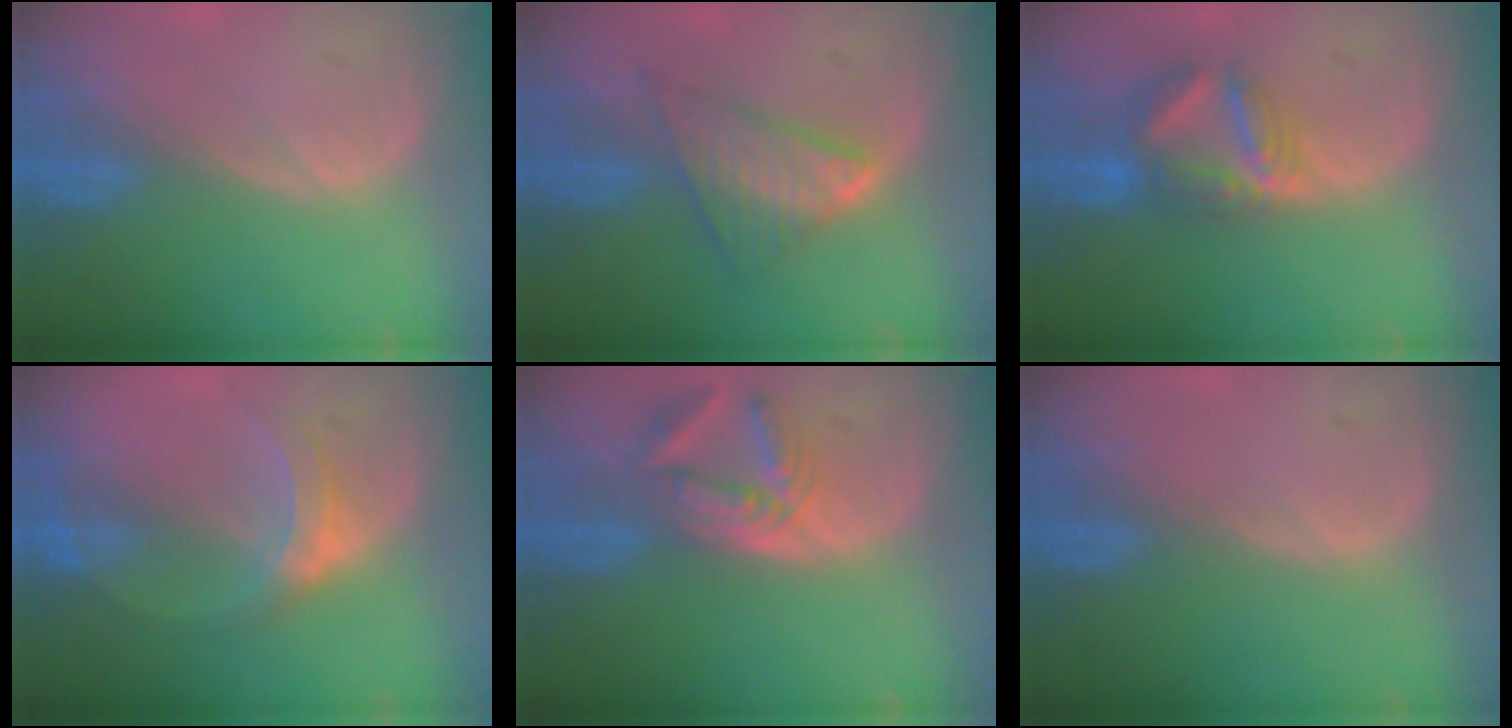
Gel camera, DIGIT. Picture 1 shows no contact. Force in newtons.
{"total": 5.8, "press": 5.7, "slide": 1.1}
{"total": 6.5, "press": 6.4, "slide": 1.2}
{"total": 5.2, "press": 5.1, "slide": 0.9}
{"total": 5.7, "press": 5.7, "slide": 0.6}
{"total": 0.0}